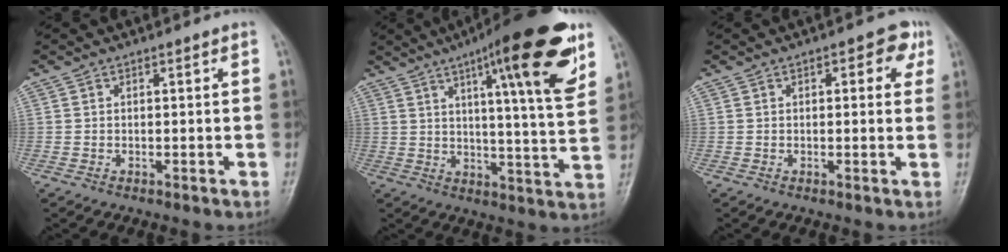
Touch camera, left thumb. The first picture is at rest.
{"total": 19.7, "force": [10.3, 3.5, 16.5], "torque": [-0.208, -0.039, 0.142]}
{"total": 4.6, "force": [1.7, 2.4, 3.5], "torque": [-0.015, 0.001, 0.010]}